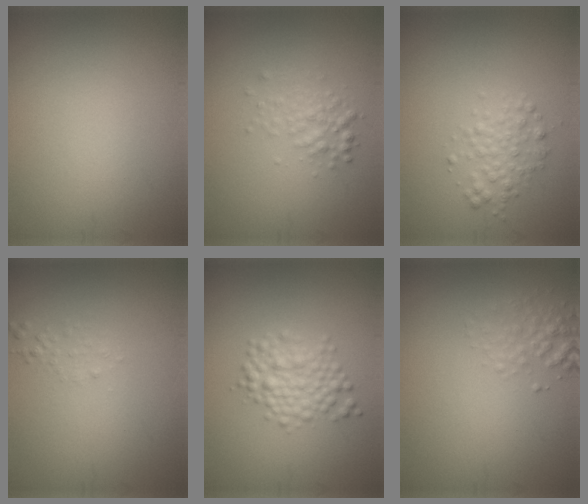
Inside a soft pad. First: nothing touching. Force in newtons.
{"total": 2.1, "press": 2.1, "slide": 0.0}
{"total": 2.2, "press": 2.2, "slide": 0.0}
{"total": 0.8, "press": 0.8, "slide": 0.1}
{"total": 3.3, "press": 3.3, "slide": 0.1}
{"total": 1.8, "press": 1.8, "slide": 0.1}